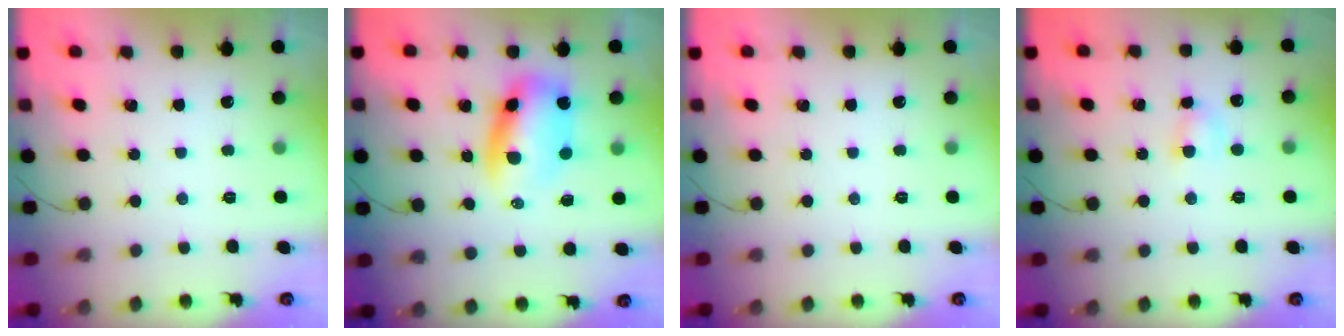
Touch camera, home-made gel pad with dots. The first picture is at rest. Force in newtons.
{"total": 9.1, "press": 8.8, "slide": 2.4}
{"total": 0.0}
{"total": 3.6, "press": 3.3, "slide": 1.4}